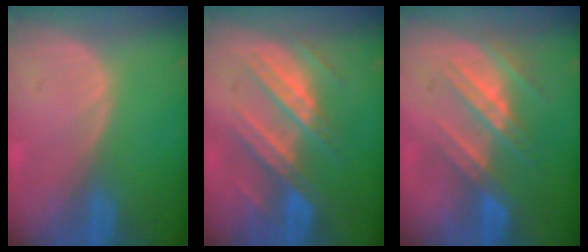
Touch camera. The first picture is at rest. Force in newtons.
{"total": 8.1, "press": 8.0, "slide": 1.3}
{"total": 7.8, "press": 7.4, "slide": 2.6}